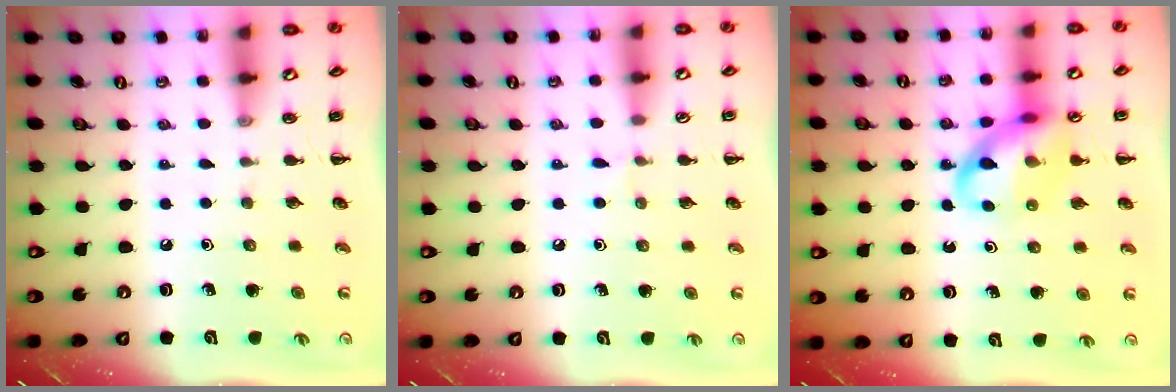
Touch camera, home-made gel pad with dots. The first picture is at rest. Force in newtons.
{"total": 4.0, "press": 3.7, "slide": 1.3}
{"total": 13.0, "press": 12.8, "slide": 2.4}